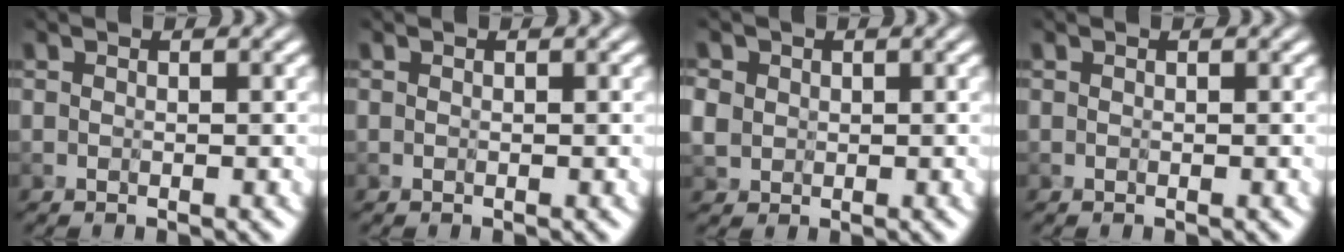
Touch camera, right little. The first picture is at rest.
{"total": 0.0}
{"total": 2.4, "force": [0.5, 2.2, 0.9], "torque": [-0.034, 0.005, 0.016]}
{"total": 0.0}